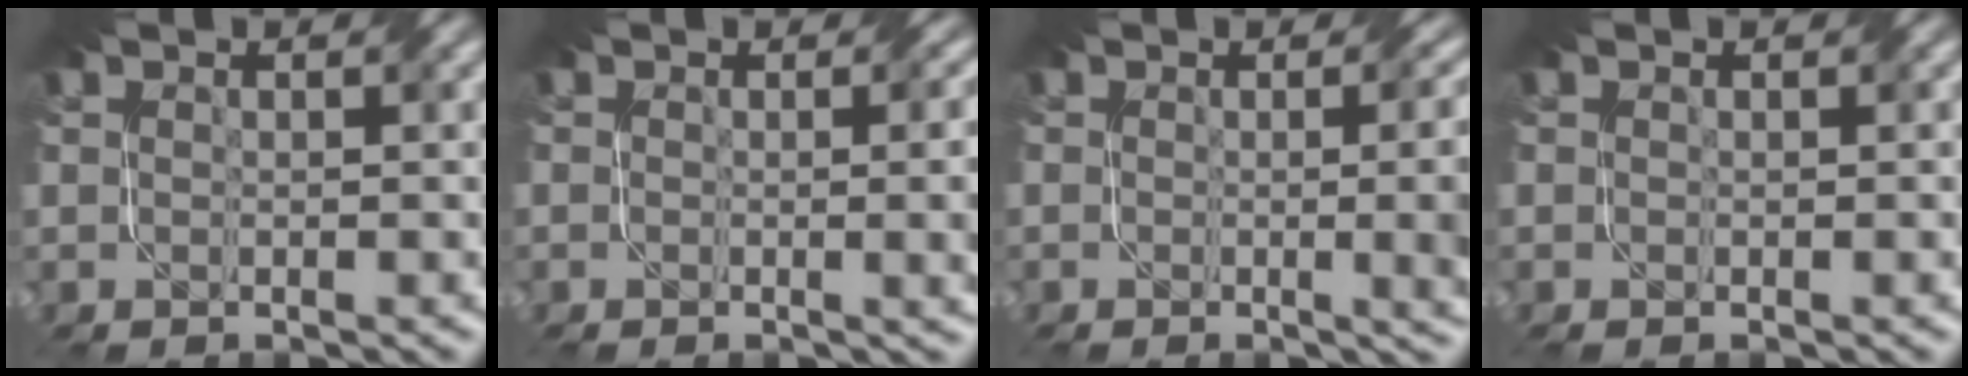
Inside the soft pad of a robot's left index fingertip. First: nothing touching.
{"total": 6.0, "force": [-0.3, 2.6, 5.3], "torque": [-0.030, 0.002, -0.002]}
{"total": 8.0, "force": [-0.4, 3.5, 7.2], "torque": [-0.041, 0.004, -0.005]}
{"total": 0.0}